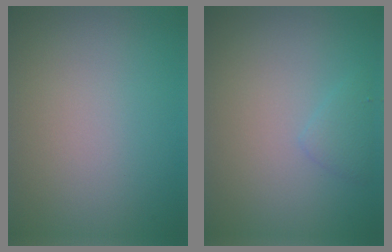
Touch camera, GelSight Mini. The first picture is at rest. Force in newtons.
{"total": 1.3, "press": 1.3, "slide": 0.1}